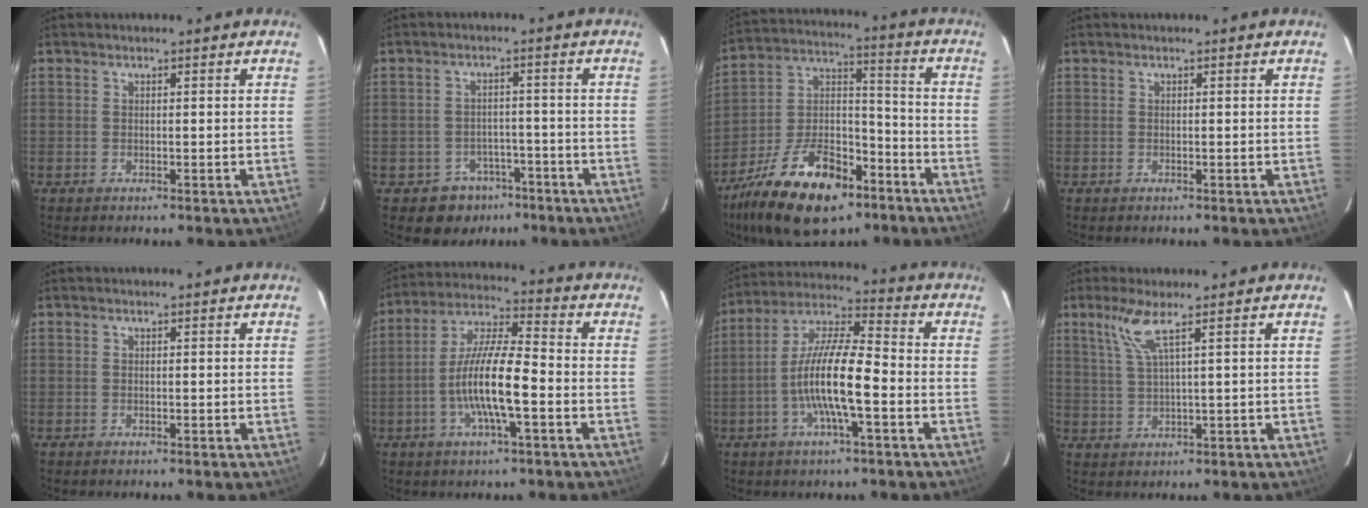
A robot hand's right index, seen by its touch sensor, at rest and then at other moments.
{"total": 6.2, "force": [-3.9, 4.7, 0.5], "torque": [-0.017, 0.029, -0.042]}
{"total": 22.2, "force": [-13.7, 11.0, 13.6], "torque": [-0.271, 0.004, -0.225]}
{"total": 0.0}
{"total": 0.0}
{"total": 12.3, "force": [-3.7, 2.2, 11.6], "torque": [-0.230, 0.000, -0.073]}
{"total": 12.8, "force": [-3.6, 2.3, 12.0], "torque": [-0.240, 0.002, -0.075]}
{"total": 4.8, "force": [2.7, -0.3, 3.9], "torque": [-0.084, -0.002, 0.063]}